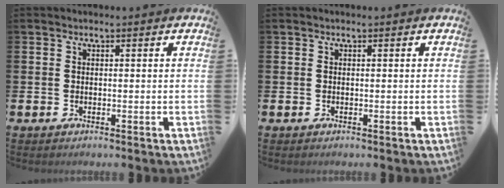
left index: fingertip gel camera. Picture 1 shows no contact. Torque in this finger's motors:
{"motor_torque": [-0.01, 0.00, 0.01, -0.01]}